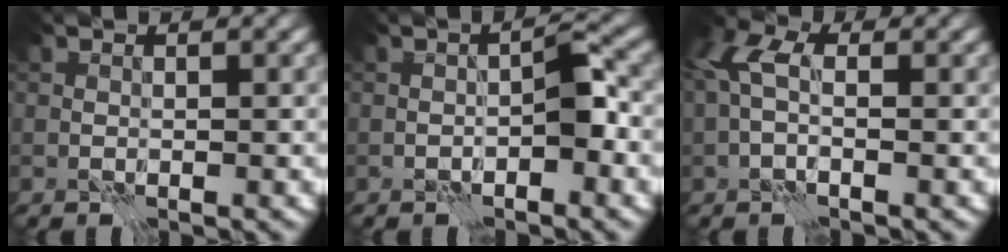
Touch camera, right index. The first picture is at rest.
{"total": 2.3, "force": [-0.5, 0.4, 2.2], "torque": [-0.031, 0.011, -0.010]}
{"total": 3.9, "force": [0.2, 2.2, 3.2], "torque": [-0.076, 0.013, -0.008]}